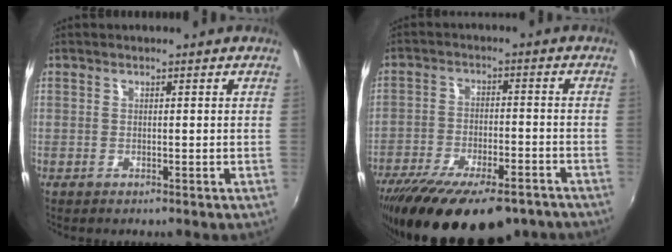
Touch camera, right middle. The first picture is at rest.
{"total": 22.4, "force": [-16.5, 8.1, 12.8], "torque": [-0.248, -0.046, -0.245]}